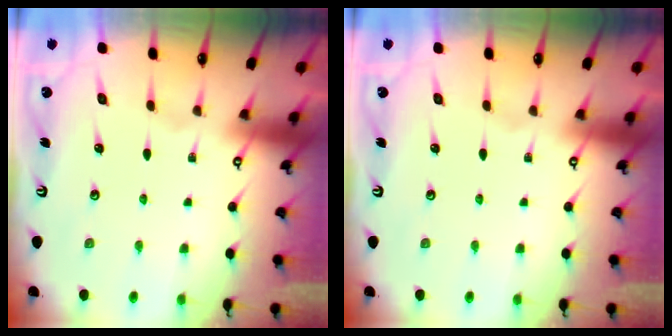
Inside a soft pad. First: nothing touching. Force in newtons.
{"total": 0.0}